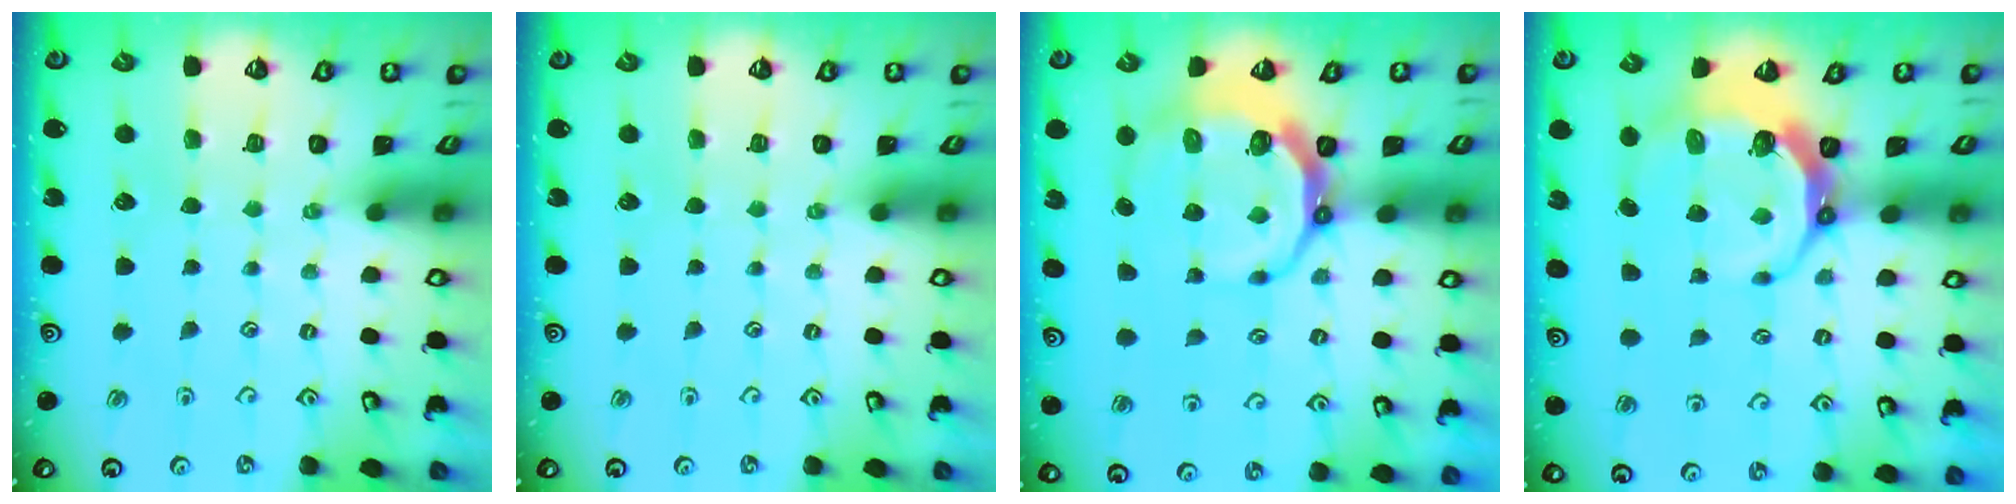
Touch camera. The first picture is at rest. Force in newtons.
{"total": 0.0}
{"total": 10.1, "press": 9.1, "slide": 4.4}
{"total": 8.4, "press": 7.3, "slide": 4.2}